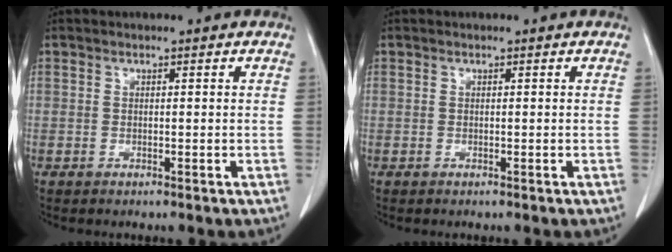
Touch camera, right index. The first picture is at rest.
{"total": 0.0}